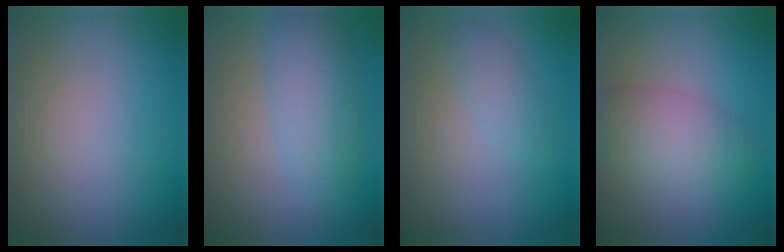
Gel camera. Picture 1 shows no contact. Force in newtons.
{"total": 4.2, "press": 4.2, "slide": 0.1}
{"total": 1.6, "press": 1.6, "slide": 0.0}
{"total": 4.2, "press": 4.2, "slide": 0.1}